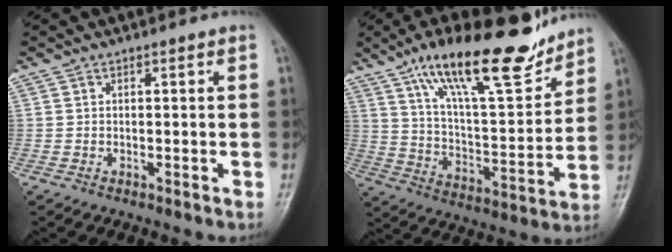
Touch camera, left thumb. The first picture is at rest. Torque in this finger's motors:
{"motor_torque": [0.08, 0.06, 1.54, -1.23, 0.47]}